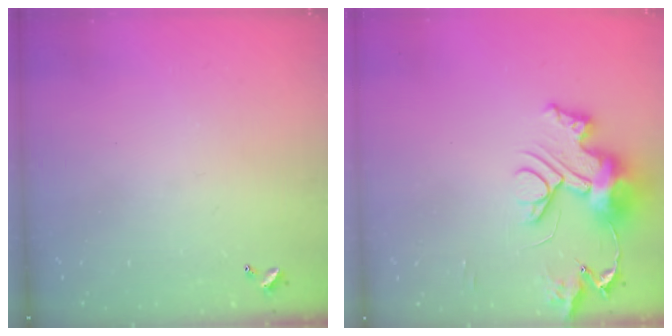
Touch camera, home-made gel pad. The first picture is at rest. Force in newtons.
{"total": 13.0, "press": 13.0, "slide": 0.8}